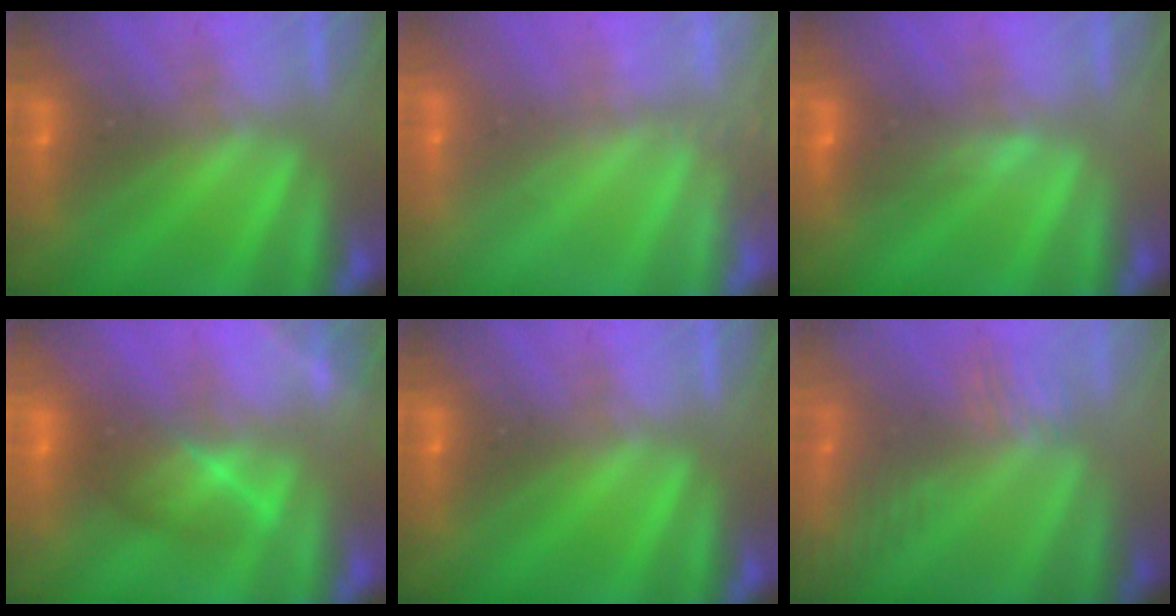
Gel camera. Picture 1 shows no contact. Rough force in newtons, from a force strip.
{"total": 2.4}
{"total": 4.9}
{"total": 3.9}
{"total": 0.0}
{"total": 3.4}